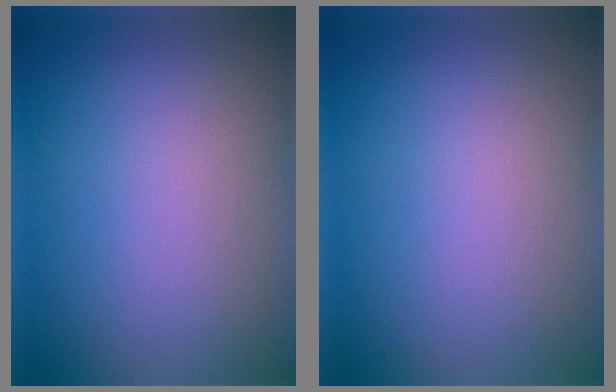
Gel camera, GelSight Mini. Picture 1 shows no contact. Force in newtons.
{"total": 0.0}